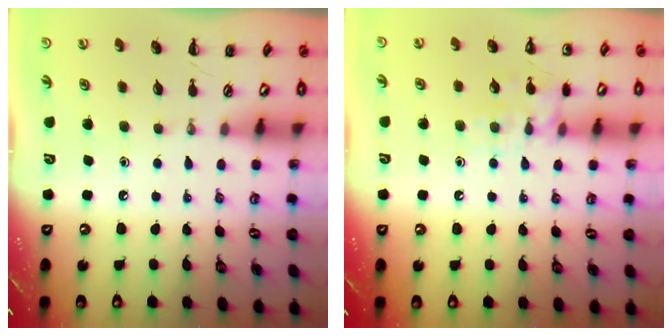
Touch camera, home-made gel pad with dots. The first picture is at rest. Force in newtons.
{"total": 9.2, "press": 9.1, "slide": 1.2}